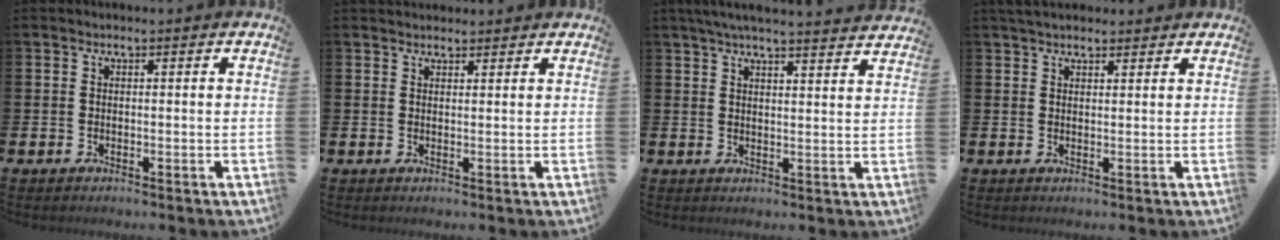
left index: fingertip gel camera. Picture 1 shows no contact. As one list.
[{"total": 1.6, "force": [1.6, 0.5, -0.1], "torque": [0.010, -0.005, 0.027]}, {"total": 4.9, "force": [4.7, -0.2, 1.4], "torque": [-0.036, -0.018, 0.083]}, {"total": 2.8, "force": [2.5, 0.9, 0.6], "torque": [-0.005, -0.005, 0.044]}]